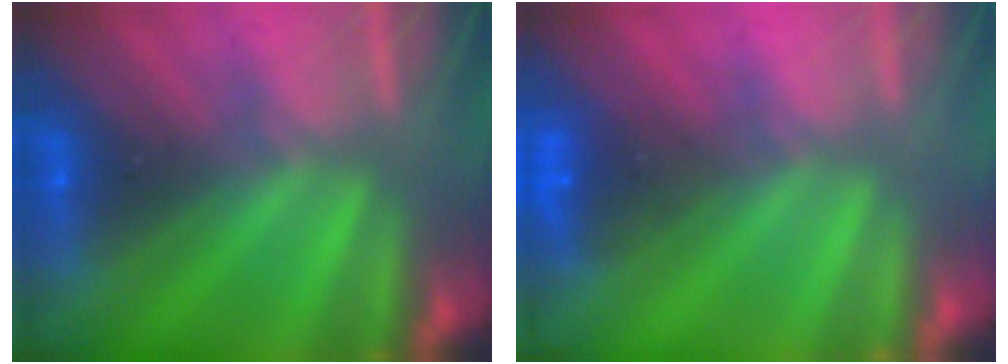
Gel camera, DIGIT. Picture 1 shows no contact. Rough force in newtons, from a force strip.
{"total": 4.6}